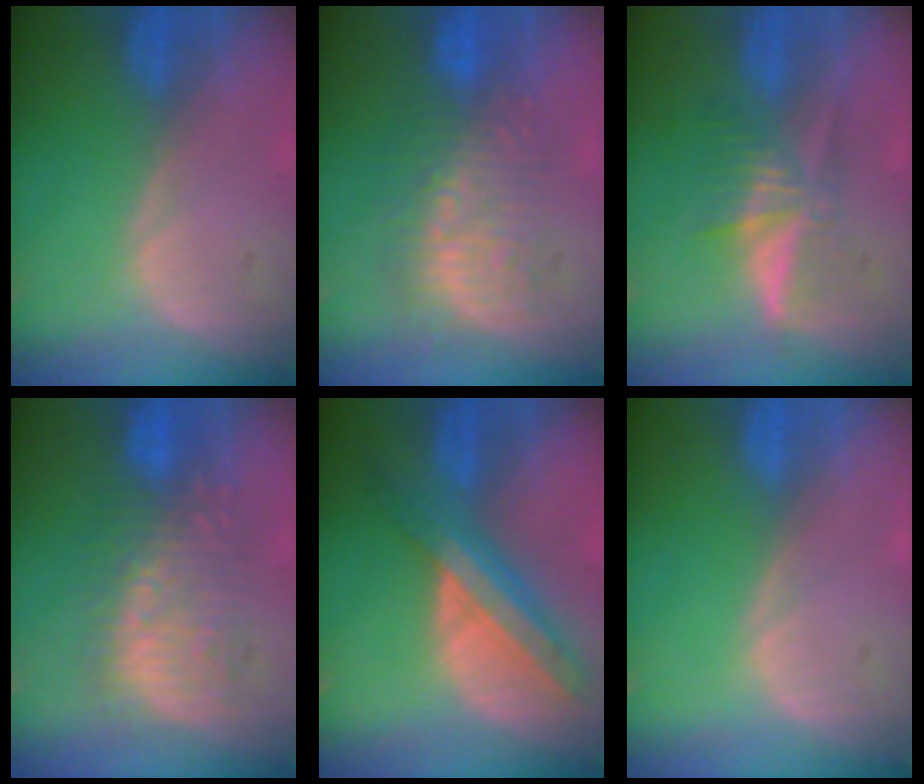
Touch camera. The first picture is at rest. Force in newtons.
{"total": 8.8, "press": 8.6, "slide": 1.6}
{"total": 5.3, "press": 5.2, "slide": 1.1}
{"total": 8.8, "press": 8.8, "slide": 0.2}
{"total": 8.8, "press": 7.6, "slide": 4.4}
{"total": 0.0}